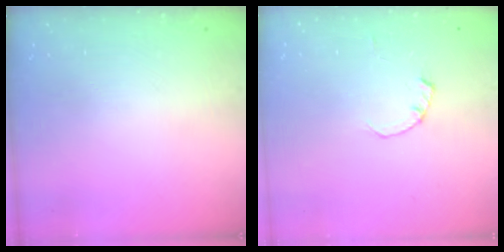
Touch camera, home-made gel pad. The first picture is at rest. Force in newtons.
{"total": 0.0}